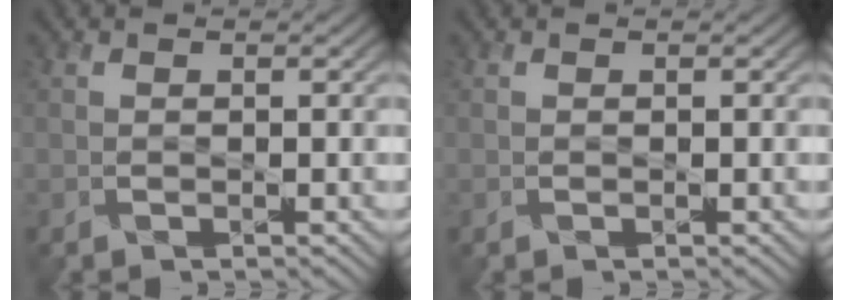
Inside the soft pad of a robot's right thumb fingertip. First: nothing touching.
{"total": 0.0}